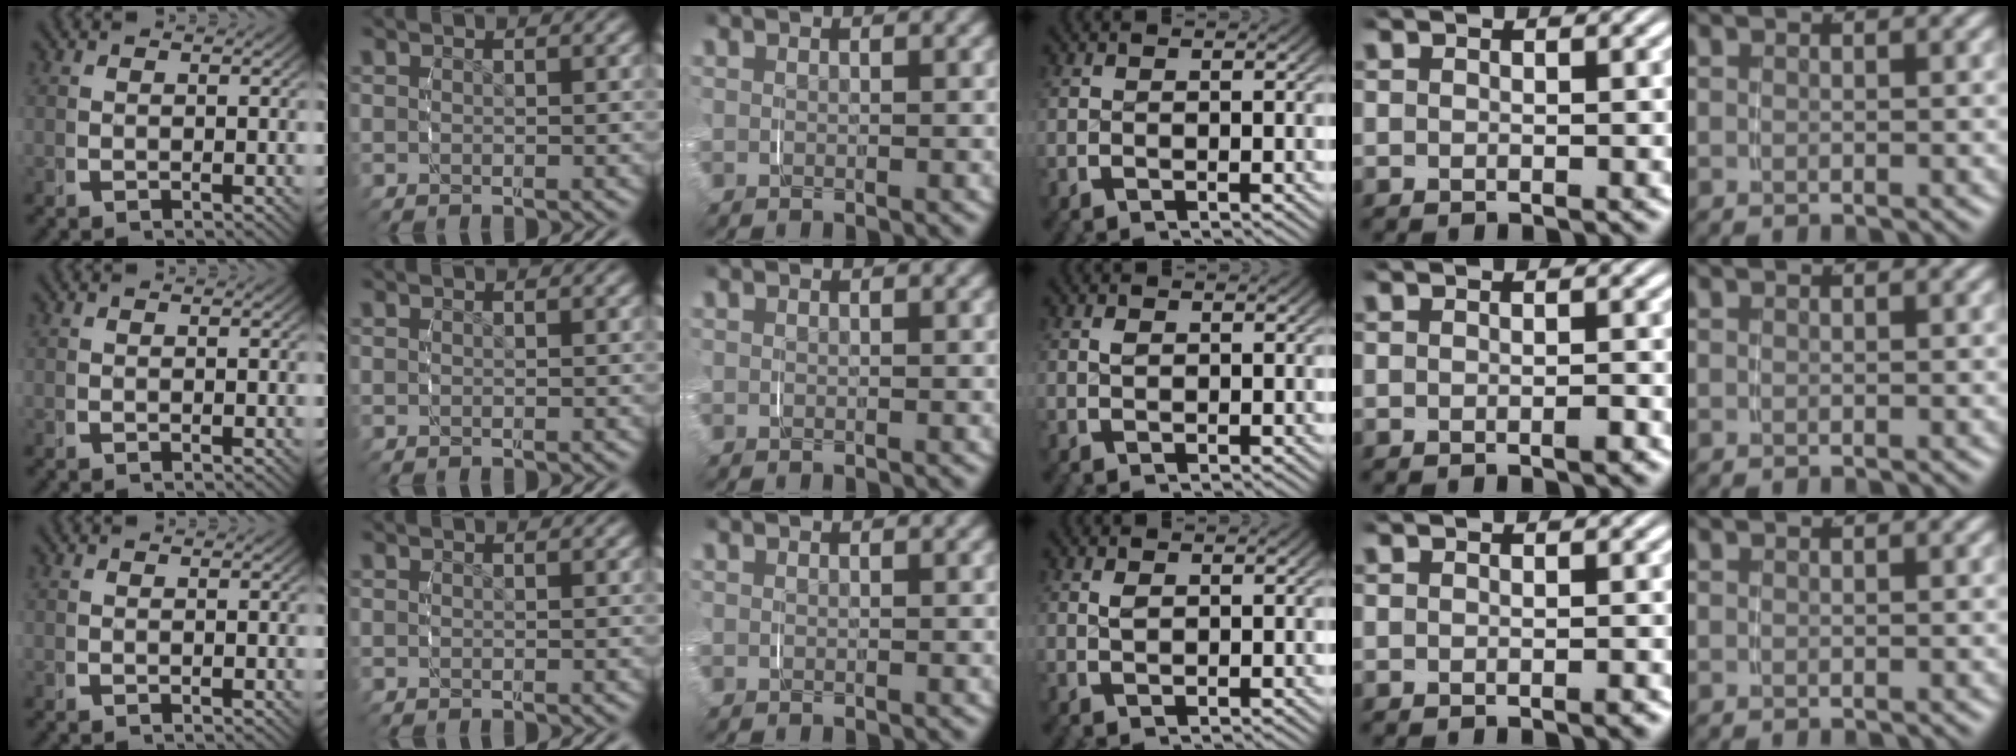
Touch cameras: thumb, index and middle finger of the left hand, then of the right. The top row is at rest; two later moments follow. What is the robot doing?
{"motion": "grasp_and_lifting", "object": "lipstick"}